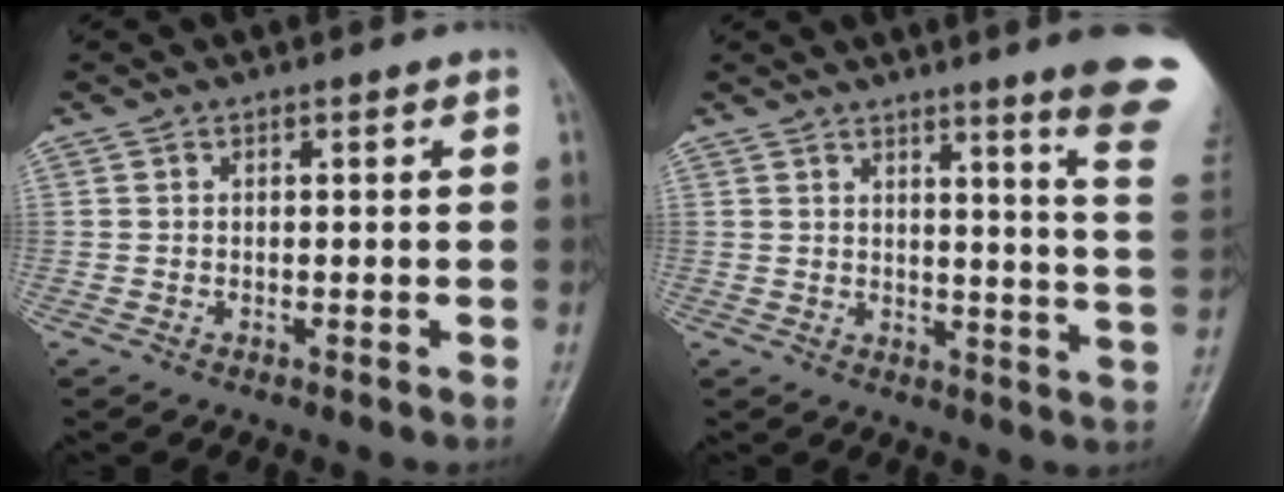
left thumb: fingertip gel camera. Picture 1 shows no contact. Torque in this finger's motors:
{"motor_torque": [3.58, 1.43, 1.62, -1.15, 0.07]}